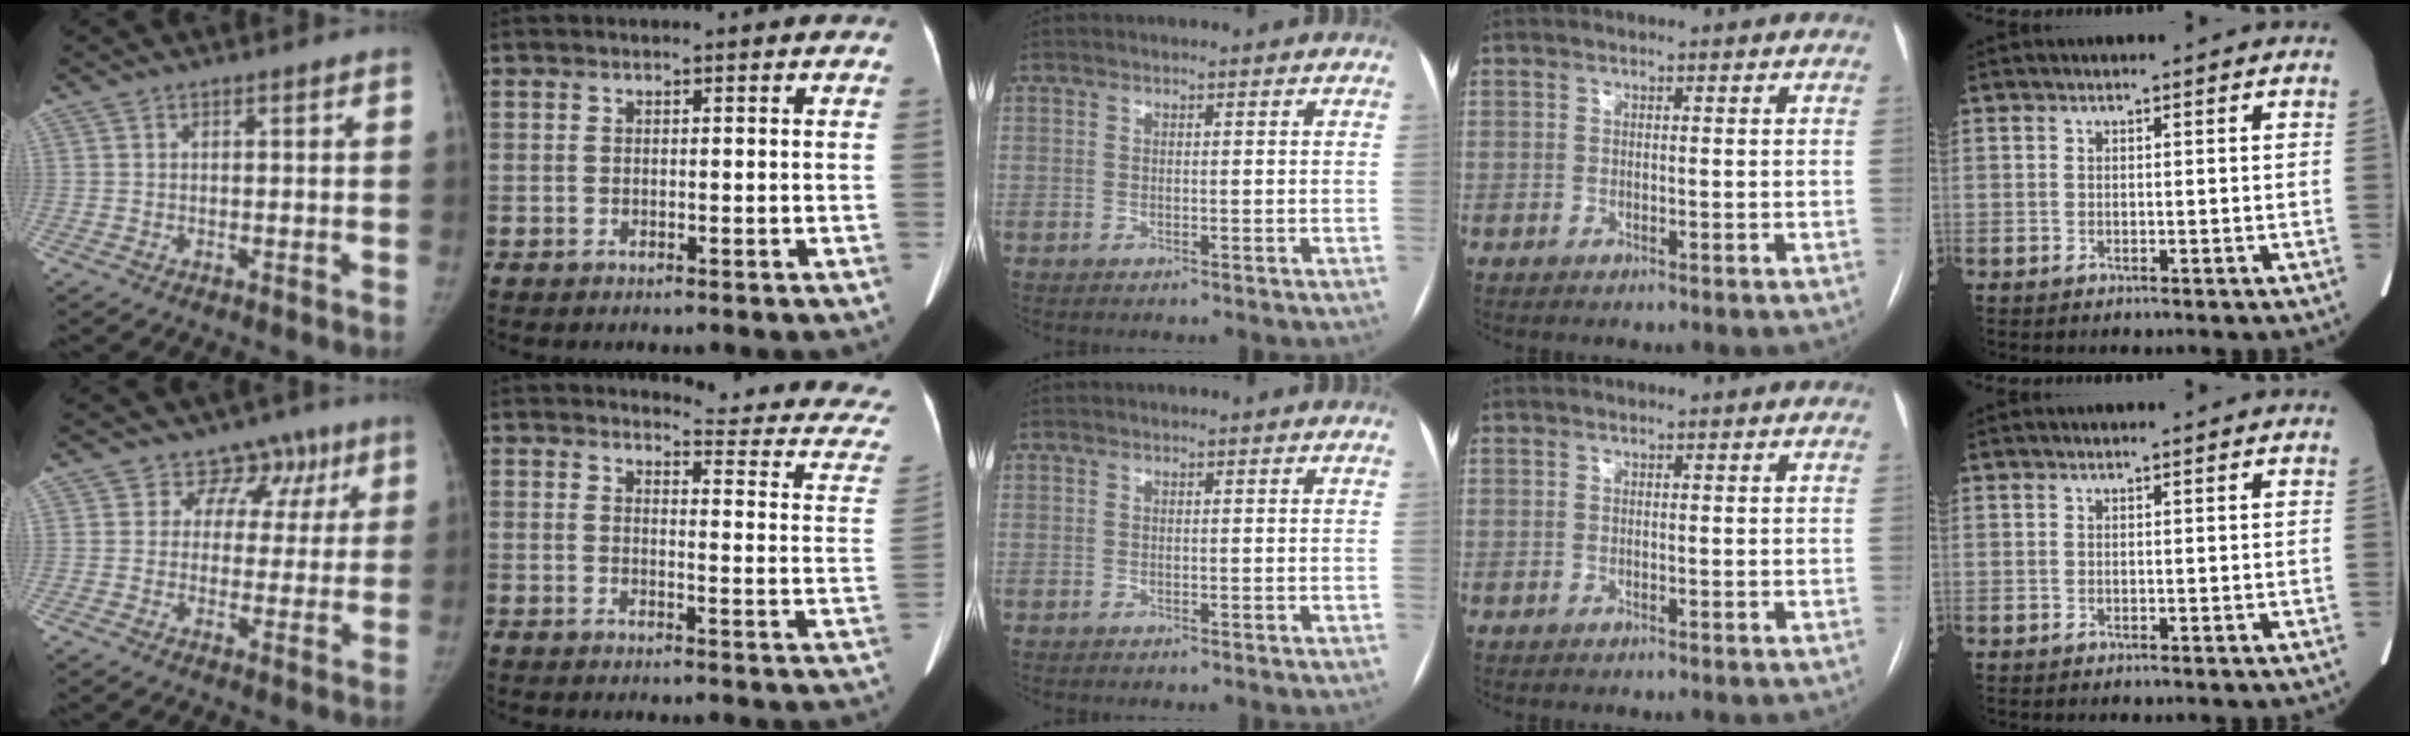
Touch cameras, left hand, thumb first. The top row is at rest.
{"thumb": {"total": 8.6, "force": [4.5, 7.2, 1.7], "torque": [0.036, -0.002, 0.050]}, "index": {"total": 12.8, "force": [12.7, 0.6, 1.1], "torque": [0.003, -0.102, 0.115]}}